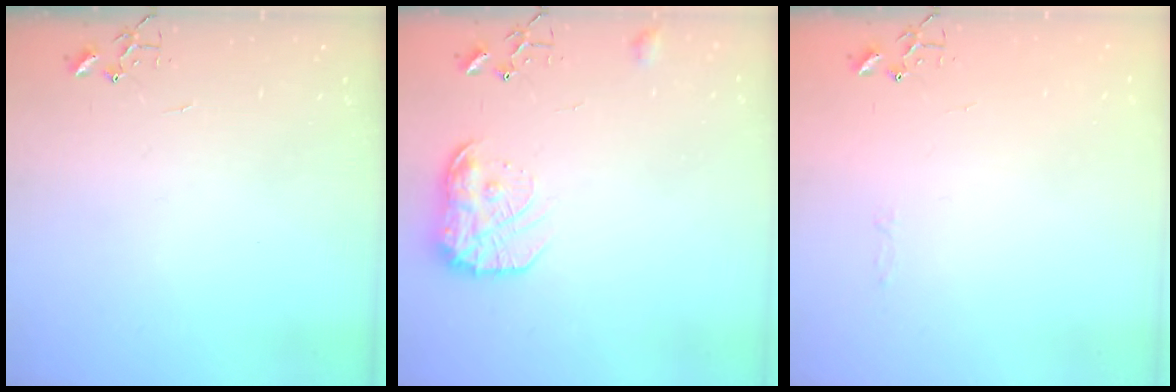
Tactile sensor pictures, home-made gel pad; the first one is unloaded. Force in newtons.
{"total": 14.3, "press": 14.3, "slide": 0.9}
{"total": 2.8, "press": 2.8, "slide": 0.4}